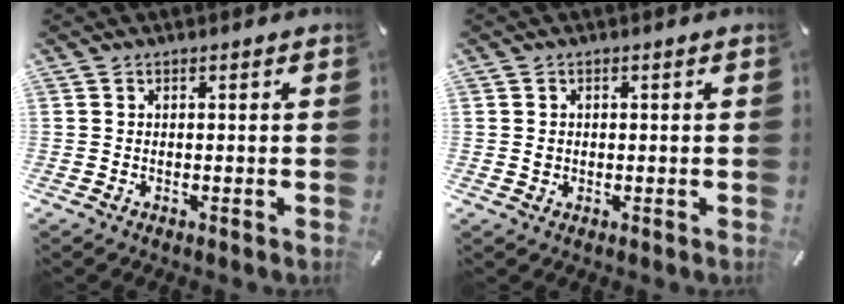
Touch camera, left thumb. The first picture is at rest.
{"total": 0.9, "force": [0.1, 0.8, 0.2], "torque": [-0.005, 0.006, 0.000]}